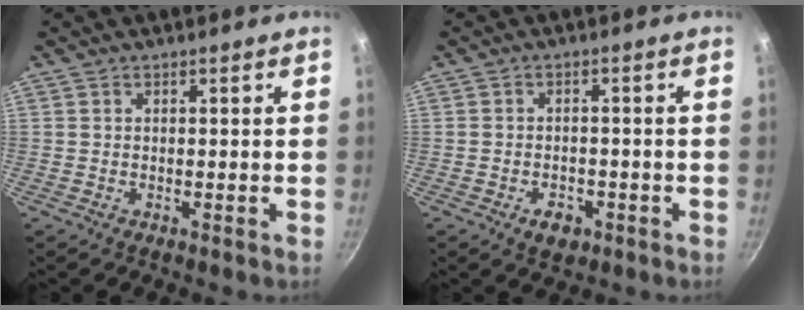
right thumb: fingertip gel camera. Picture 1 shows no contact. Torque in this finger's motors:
{"motor_torque": [-0.16, 0.09, 0.05, 0.07, 0.00]}